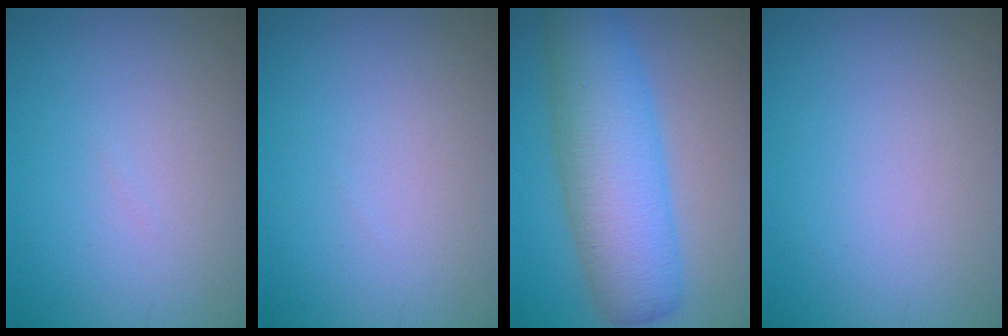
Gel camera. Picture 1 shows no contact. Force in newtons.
{"total": 0.0}
{"total": 8.8, "press": 8.8, "slide": 0.0}
{"total": 0.0}